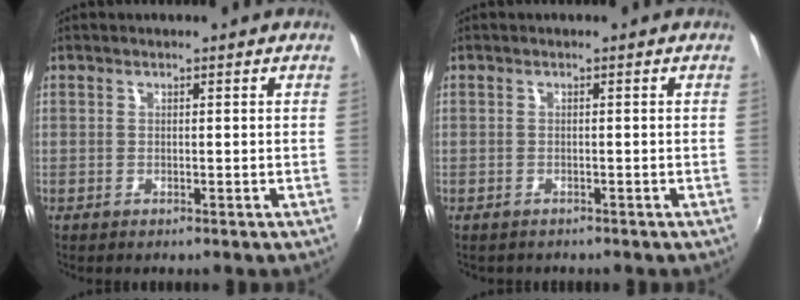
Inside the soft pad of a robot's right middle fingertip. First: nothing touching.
{"total": 1.0, "force": [-0.8, 0.5, 0.1], "torque": [-0.008, -0.001, -0.012]}